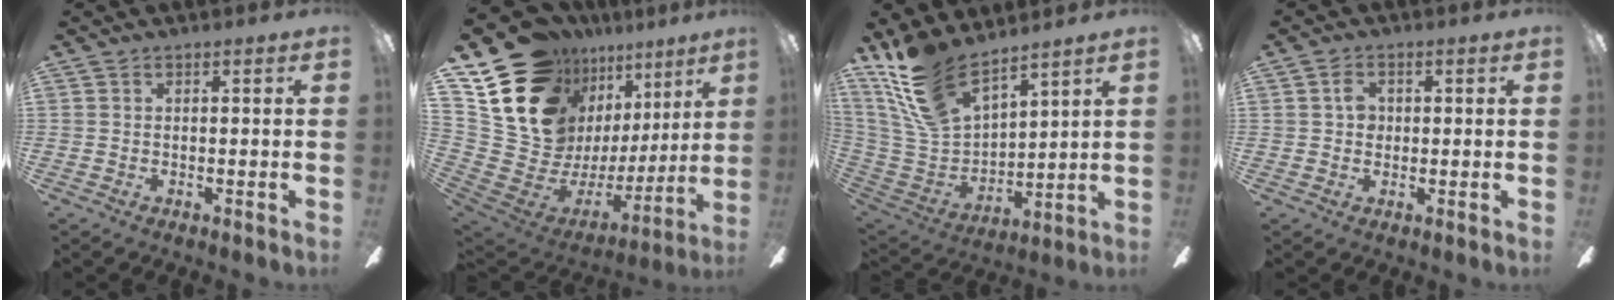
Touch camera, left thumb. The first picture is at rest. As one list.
[{"total": 18.7, "force": [12.7, 11.5, 7.5], "torque": [-0.165, -0.115, 0.254]}, {"total": 17.8, "force": [13.2, 7.5, 9.4], "torque": [-0.237, -0.070, 0.247]}, {"total": 3.5, "force": [0.8, 2.7, 2.0], "torque": [-0.027, 0.003, 0.010]}]